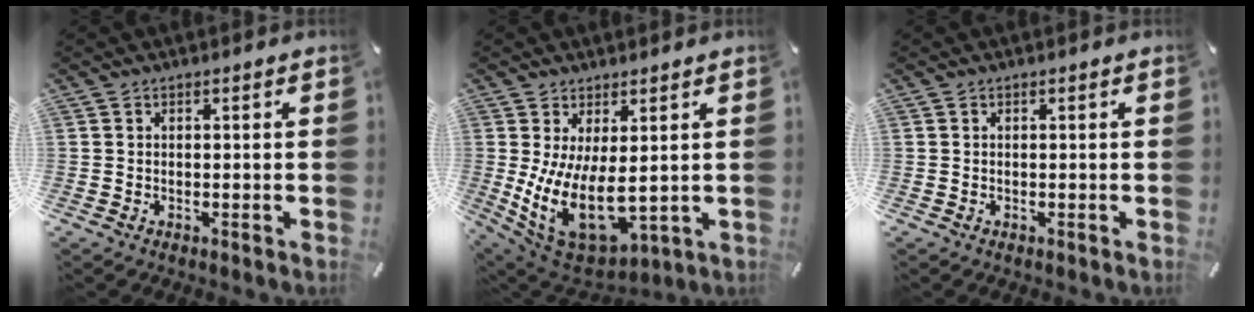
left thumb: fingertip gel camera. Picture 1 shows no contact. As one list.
[{"total": 13.9, "force": [-0.1, 7.7, 11.6], "torque": [-0.217, -0.029, 0.014]}, {"total": 0.0}]